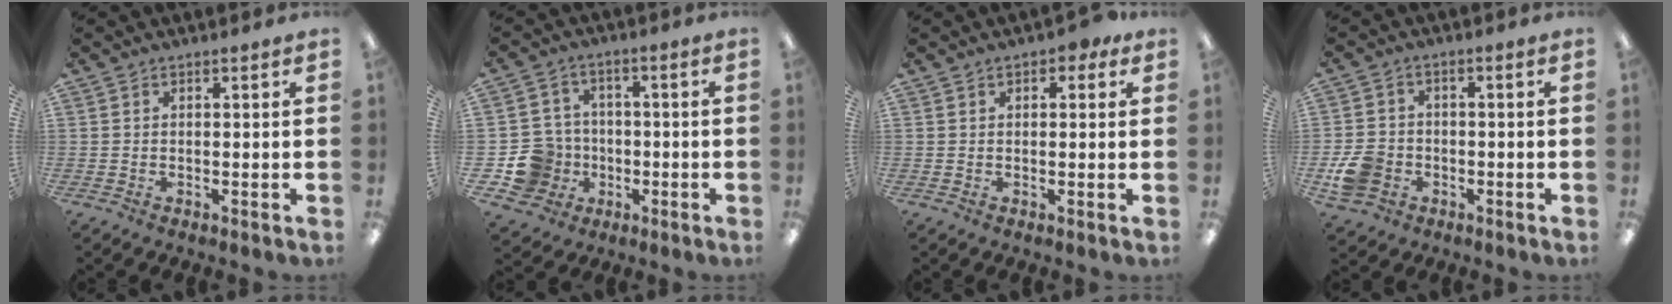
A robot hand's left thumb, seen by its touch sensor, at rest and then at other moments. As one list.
[{"total": 9.7, "force": [-2.8, 9.1, 2.0], "torque": [-0.062, 0.029, -0.041]}, {"total": 2.1, "force": [1.1, 1.3, 1.2], "torque": [-0.017, 0.001, 0.018]}, {"total": 7.0, "force": [-2.6, 5.7, 3.1], "torque": [-0.068, 0.013, -0.049]}]